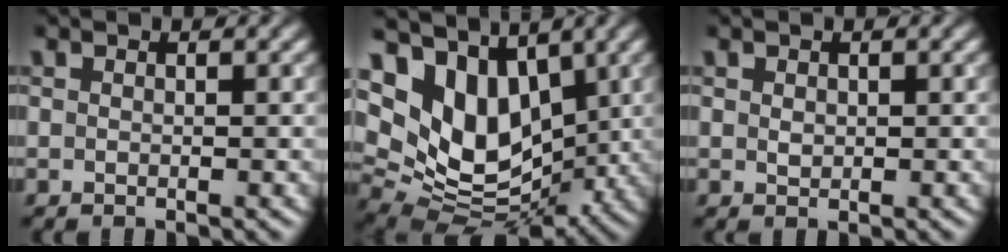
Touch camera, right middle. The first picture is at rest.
{"total": 11.4, "force": [3.8, 7.6, 7.7], "torque": [-0.150, -0.006, 0.066]}
{"total": 0.7, "force": [0.2, 0.5, 0.4], "torque": [-0.008, -0.002, 0.006]}